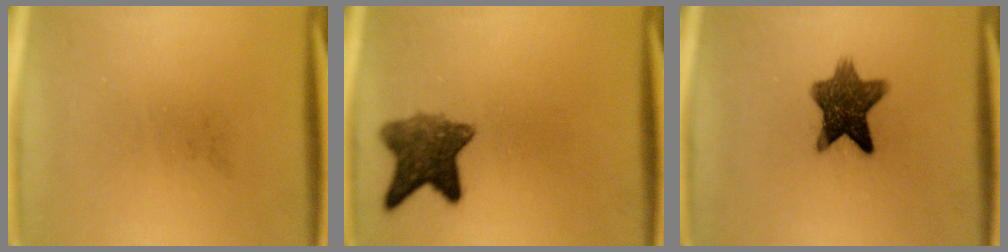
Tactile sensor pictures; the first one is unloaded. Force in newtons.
{"total": 7.4}
{"total": 9.4}